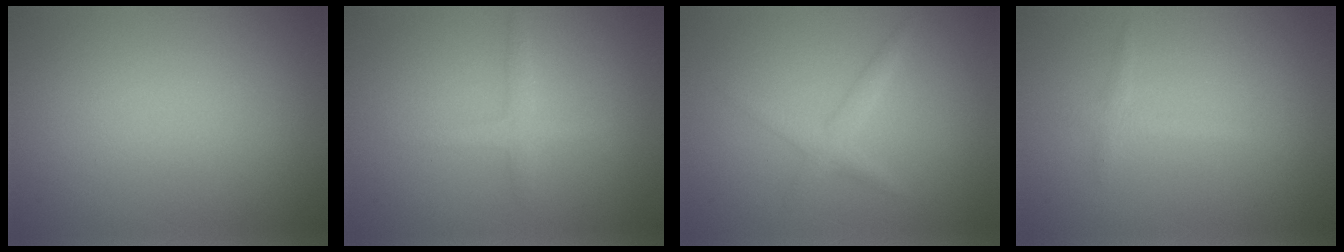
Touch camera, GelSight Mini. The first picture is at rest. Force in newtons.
{"total": 1.6, "press": 1.6, "slide": 0.1}
{"total": 1.7, "press": 1.7, "slide": 0.1}
{"total": 1.0, "press": 1.0, "slide": 0.1}